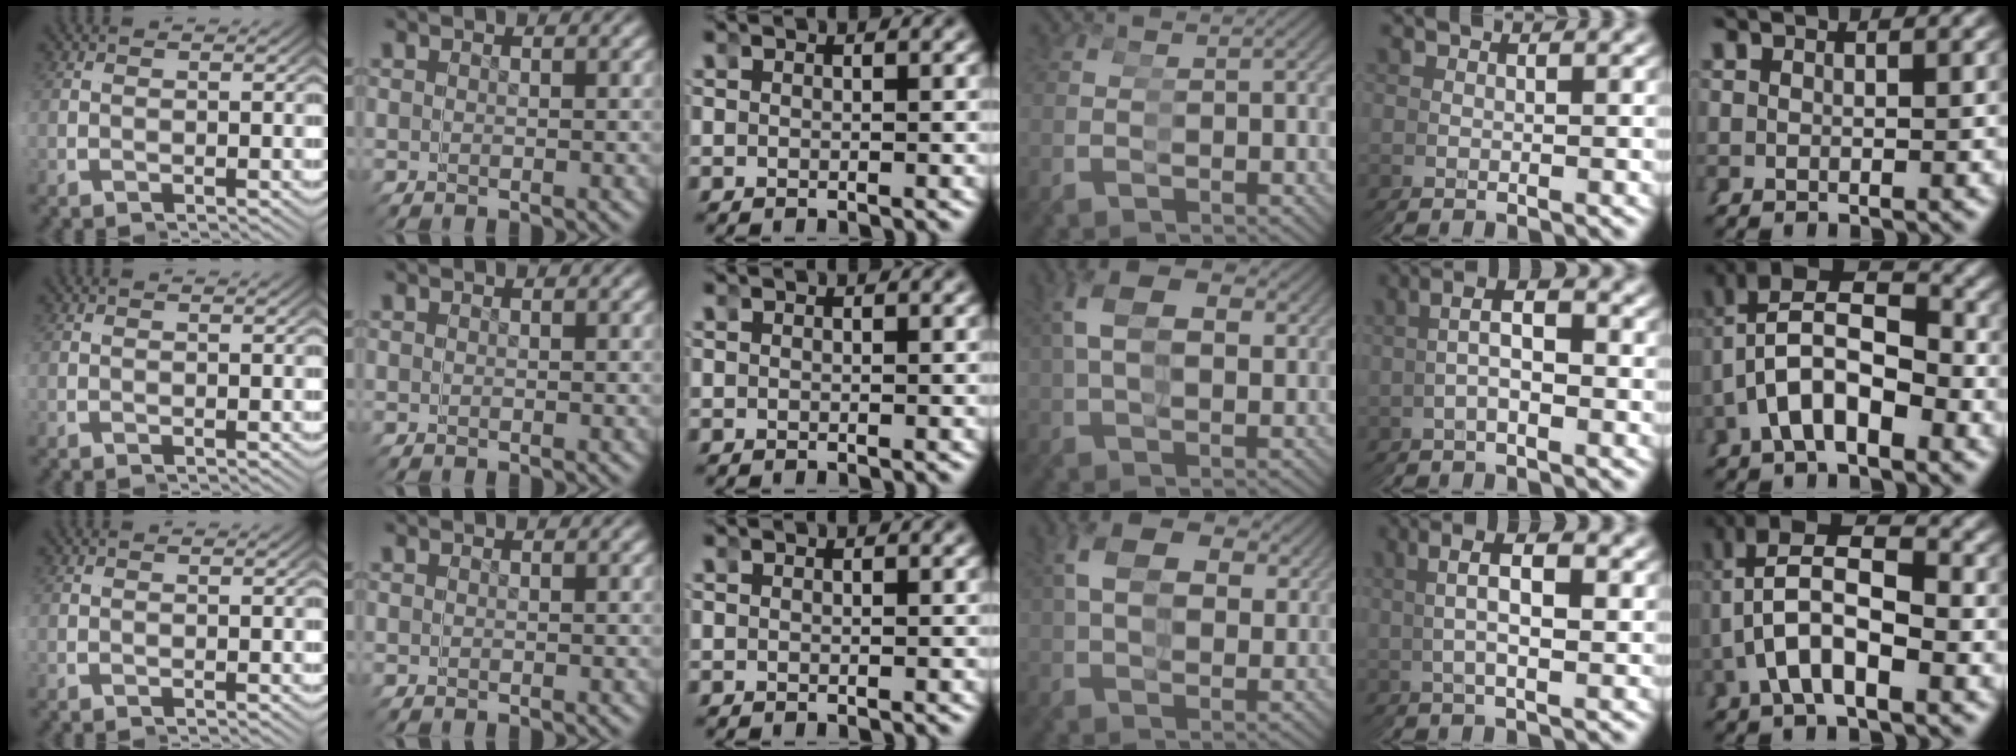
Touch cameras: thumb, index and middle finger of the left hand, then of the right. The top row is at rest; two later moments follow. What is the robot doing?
{"motion": "grasp_and_lifting", "object": "bandage"}